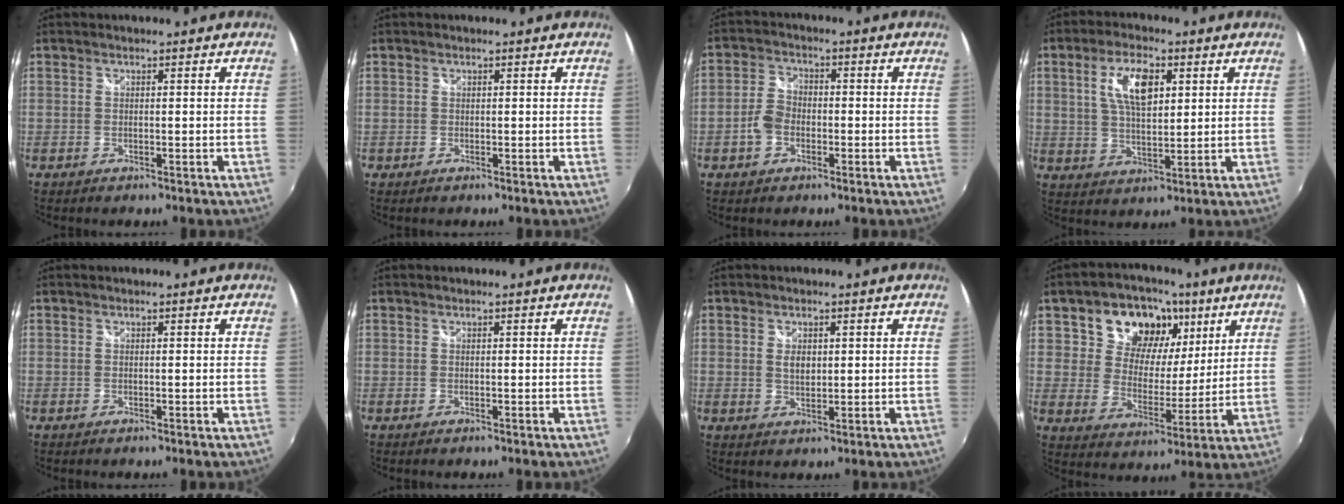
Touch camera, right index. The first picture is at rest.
{"total": 0.7, "force": [-0.3, 0.6, -0.2], "torque": [0.001, 0.001, -0.005]}
{"total": 4.9, "force": [-1.6, 3.6, 2.8], "torque": [-0.062, 0.010, -0.030]}
{"total": 8.9, "force": [2.9, 3.9, 7.4], "torque": [-0.141, 0.011, 0.055]}
{"total": 0.0}
{"total": 0.0}
{"total": 2.6, "force": [0.5, 1.7, 1.9], "torque": [-0.031, 0.000, 0.009]}
{"total": 14.9, "force": [7.5, 10.9, 6.9], "torque": [-0.129, 0.016, 0.123]}